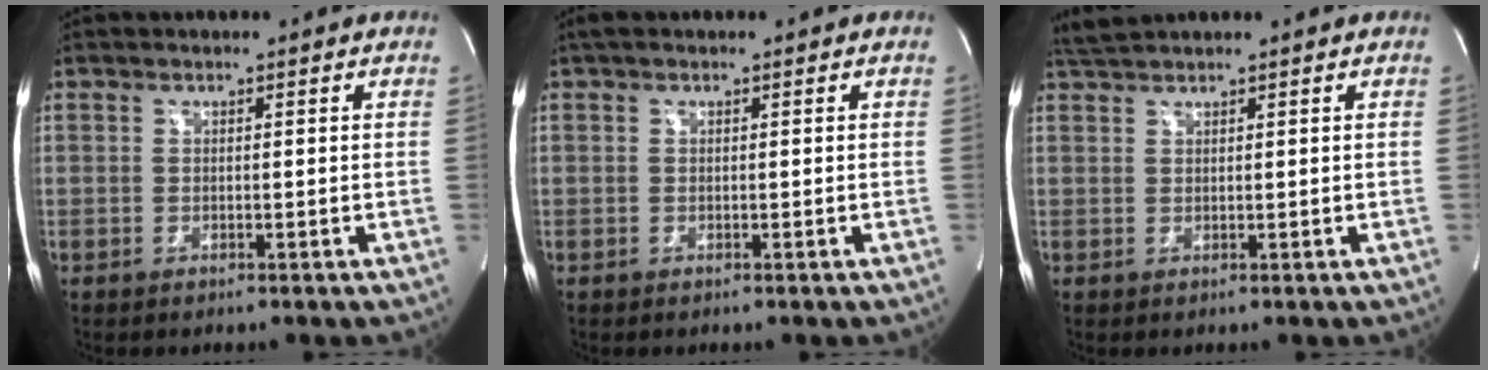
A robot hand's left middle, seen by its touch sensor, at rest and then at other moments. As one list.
[{"total": 1.4, "force": [0.9, 0.6, 0.8], "torque": [-0.021, 0.021, 0.014]}, {"total": 2.3, "force": [2.2, -0.3, 0.6], "torque": [-0.018, 0.015, 0.049]}]